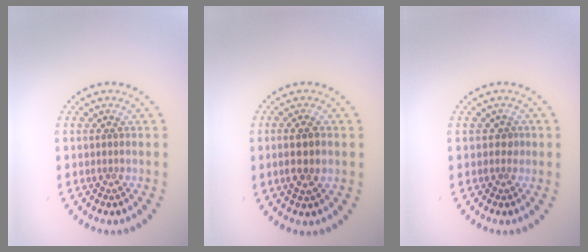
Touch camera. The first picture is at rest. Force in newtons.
{"total": 2.7, "press": 2.6, "slide": 0.7}
{"total": 1.0, "press": 0.8, "slide": 0.5}